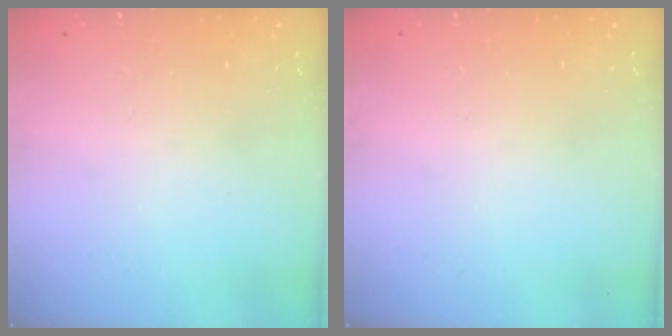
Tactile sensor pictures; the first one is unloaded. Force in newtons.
{"total": 0.0}